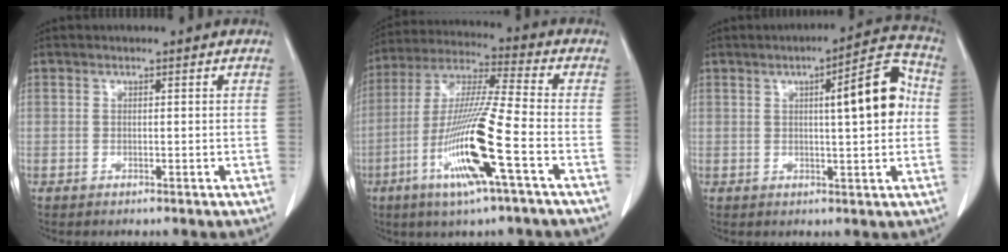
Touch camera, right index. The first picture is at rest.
{"total": 15.6, "force": [-5.8, -0.3, 14.5], "torque": [-0.297, -0.018, -0.113]}
{"total": 9.9, "force": [1.3, 1.7, 9.7], "torque": [-0.128, 0.022, 0.014]}